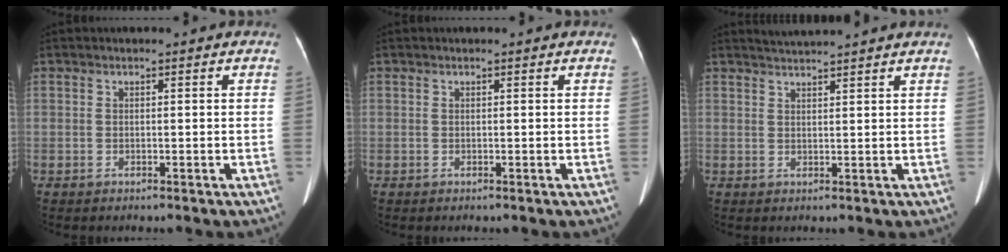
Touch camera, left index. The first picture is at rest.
{"total": 0.0}
{"total": 4.1, "force": [3.8, -1.0, 1.1], "torque": [-0.017, 0.019, 0.059]}